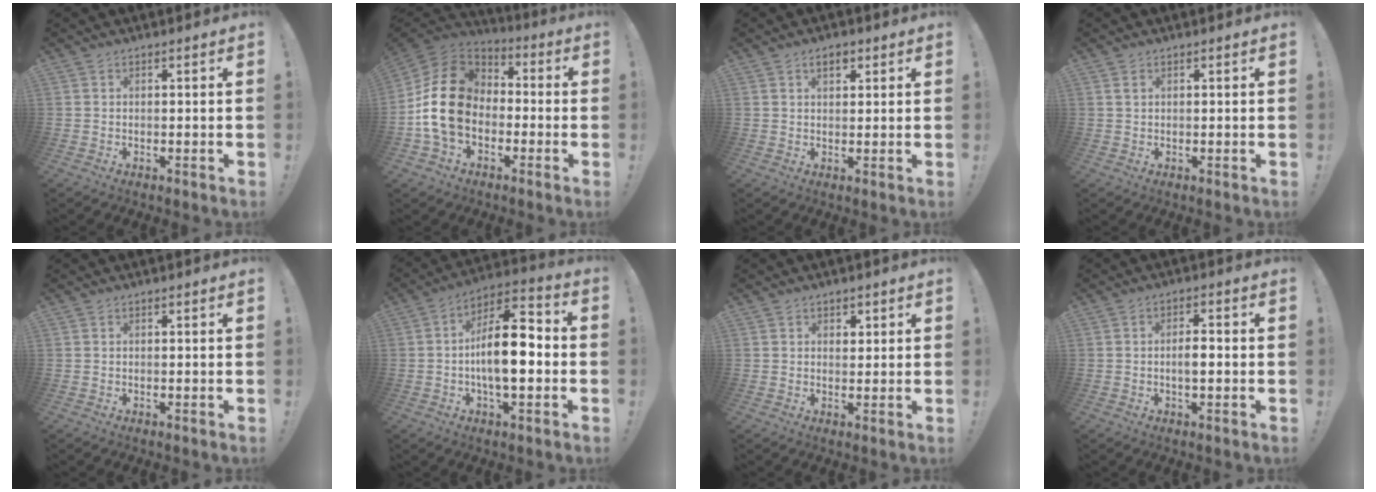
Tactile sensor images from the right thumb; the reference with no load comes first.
{"total": 18.1, "force": [-1.7, 13.8, 11.6], "torque": [-0.201, 0.028, -0.021]}
{"total": 3.5, "force": [1.7, 1.9, 2.3], "torque": [-0.034, 0.001, 0.027]}
{"total": 1.1, "force": [0.7, 0.5, 0.7], "torque": [-0.013, -0.002, 0.012]}
{"total": 0.0}
{"total": 15.0, "force": [-1.8, 6.3, 13.5], "torque": [-0.227, 0.013, -0.034]}
{"total": 2.0, "force": [1.1, 1.6, 0.4], "torque": [0.006, -0.005, 0.016]}
{"total": 3.3, "force": [-0.6, 1.2, 3.0], "torque": [-0.045, 0.004, -0.015]}